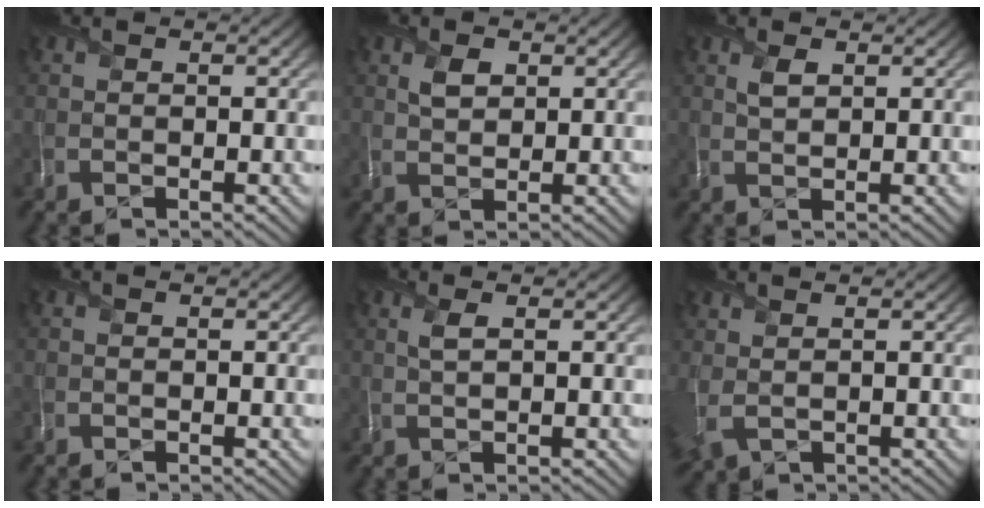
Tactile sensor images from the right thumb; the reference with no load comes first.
{"total": 2.3, "force": [1.5, 1.1, 1.3], "torque": [-0.030, 0.005, 0.029]}
{"total": 1.9, "force": [1.4, 0.6, 1.1], "torque": [-0.026, 0.005, 0.028]}
{"total": 0.0}
{"total": 1.7, "force": [1.1, 0.0, 1.2], "torque": [-0.029, 0.010, 0.021]}
{"total": 3.2, "force": [0.7, 1.6, 2.7], "torque": [-0.071, 0.003, 0.021]}